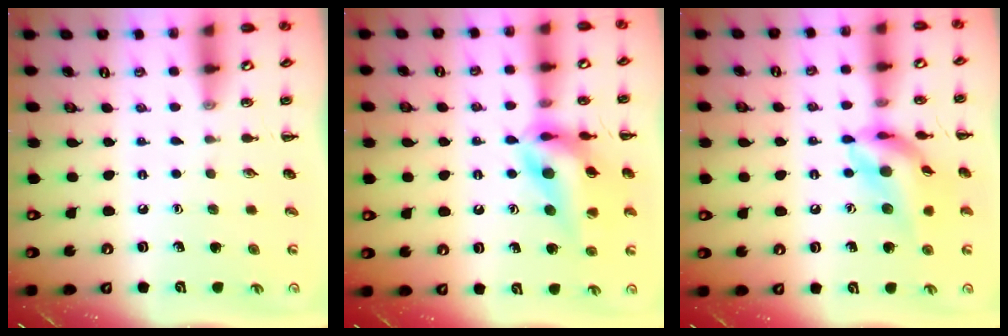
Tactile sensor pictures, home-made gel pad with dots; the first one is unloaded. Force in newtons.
{"total": 16.0, "press": 15.7, "slide": 2.7}
{"total": 15.0, "press": 14.7, "slide": 3.0}